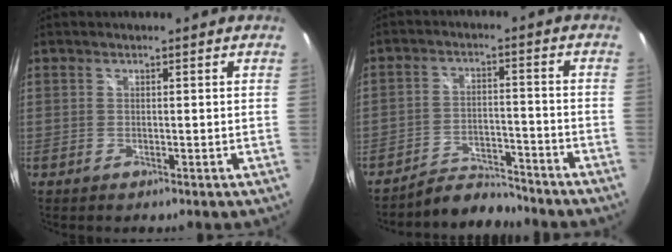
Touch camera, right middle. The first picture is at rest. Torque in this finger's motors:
{"motor_torque": [0.45, -0.76, -0.13, -0.01]}